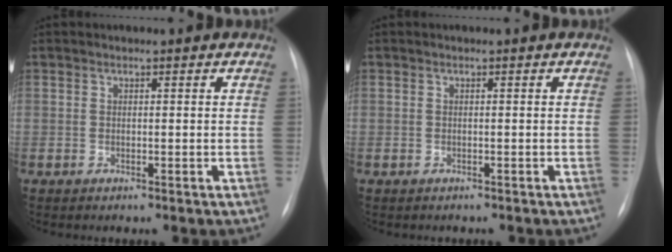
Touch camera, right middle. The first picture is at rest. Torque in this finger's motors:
{"motor_torque": [-0.11, -0.25, -0.45, -0.13]}